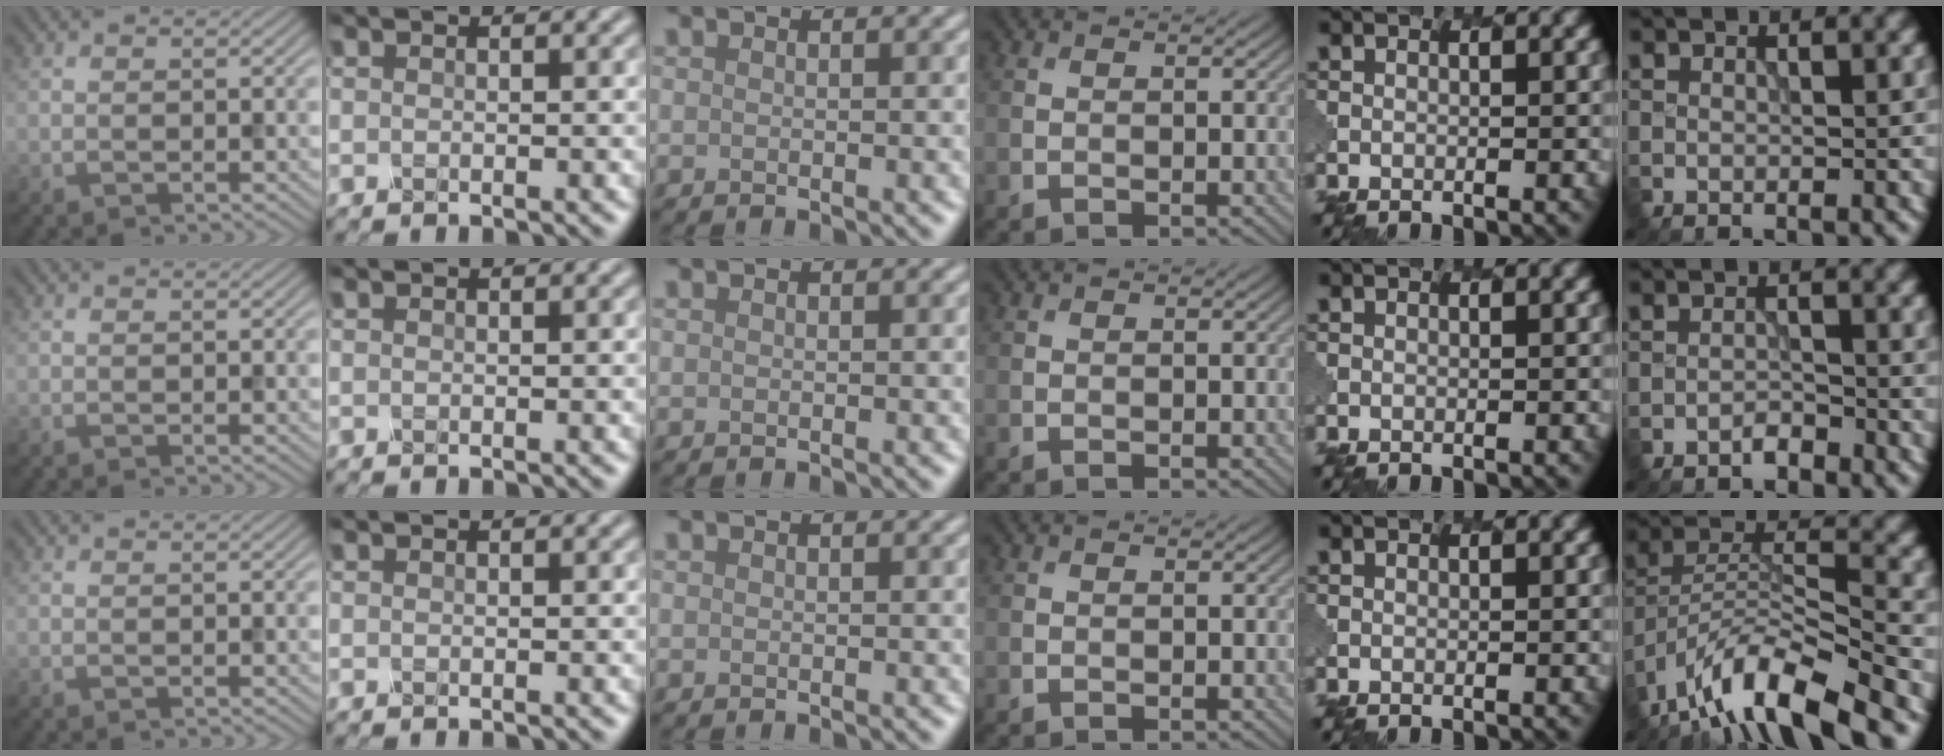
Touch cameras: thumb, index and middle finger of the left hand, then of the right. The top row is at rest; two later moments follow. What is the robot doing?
{"motion": "dispense", "object": "dispenser bottle"}